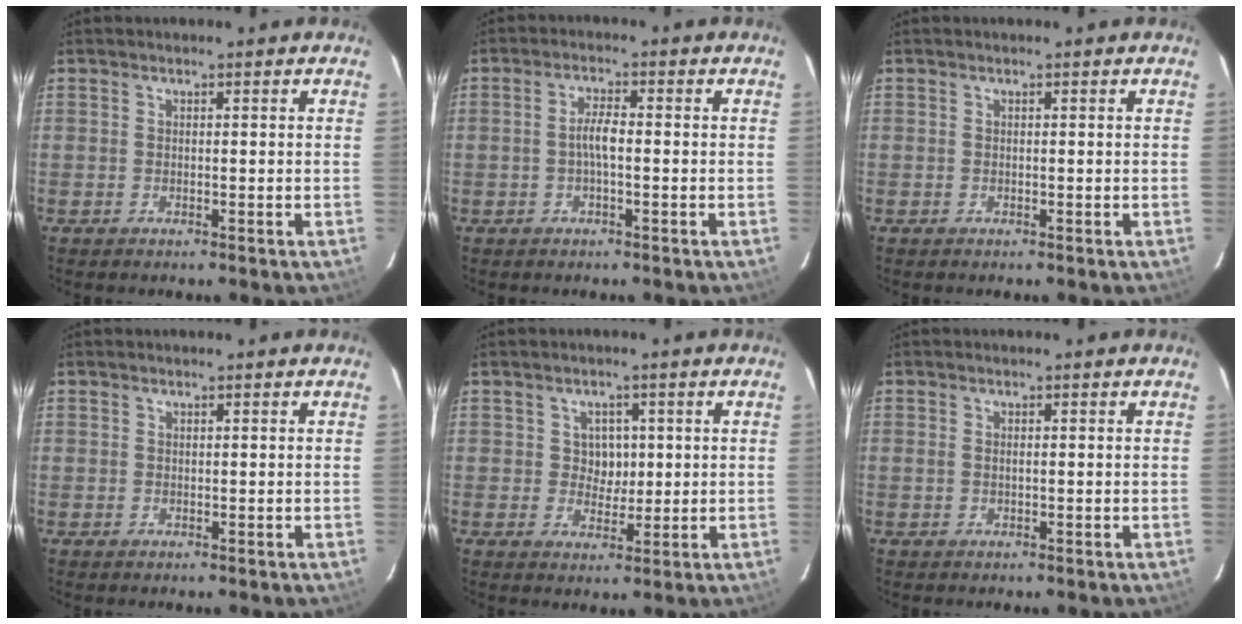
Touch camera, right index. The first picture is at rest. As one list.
[{"total": 3.1, "force": [-0.6, 0.6, 3.0], "torque": [-0.059, 0.006, -0.011]}, {"total": 0.0}, {"total": 0.6, "force": [0.1, 0.6, -0.1], "torque": [0.004, 0.003, 0.001]}, {"total": 3.7, "force": [0.7, 3.4, 1.4], "torque": [-0.019, 0.009, 0.011]}, {"total": 0.7, "force": [0.1, 0.3, 0.6], "torque": [-0.014, 0.001, 0.000]}]